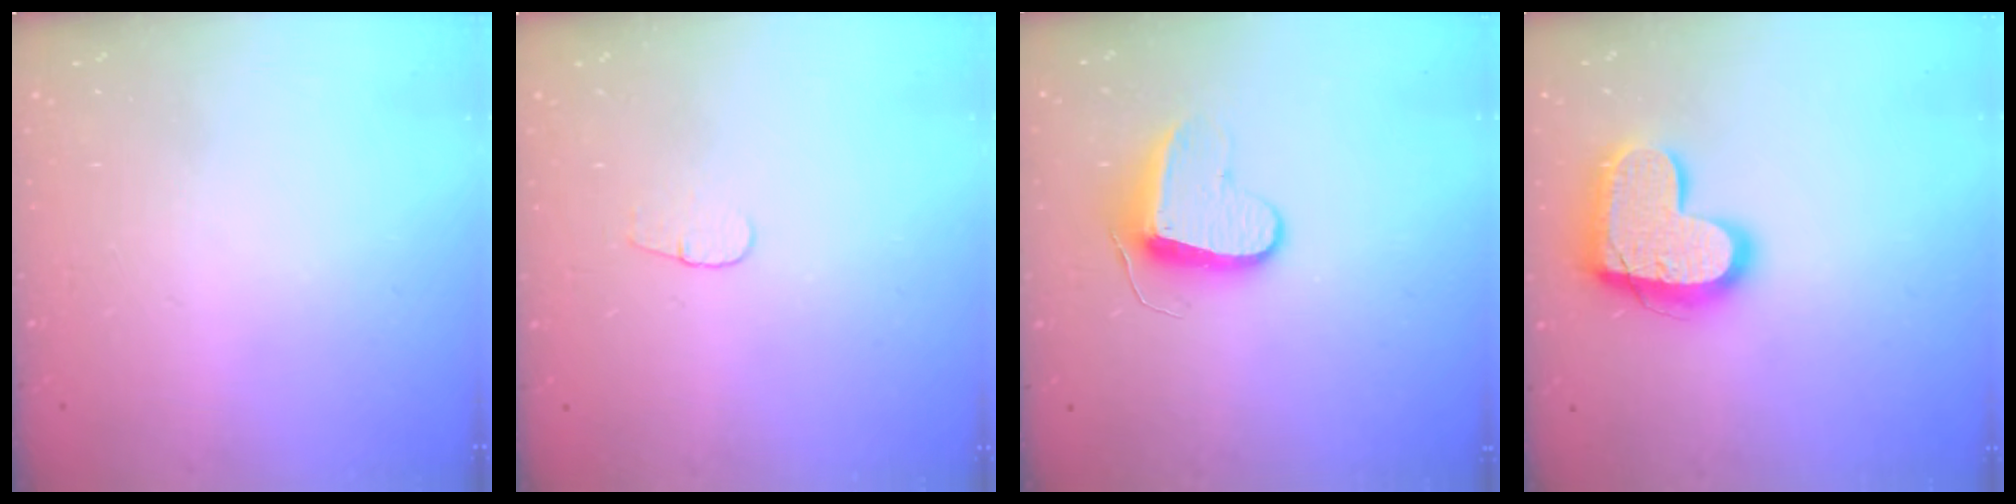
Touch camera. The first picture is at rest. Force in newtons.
{"total": 3.6, "press": 3.6, "slide": 0.4}
{"total": 9.0, "press": 9.0, "slide": 0.3}
{"total": 17.3, "press": 17.3, "slide": 1.2}